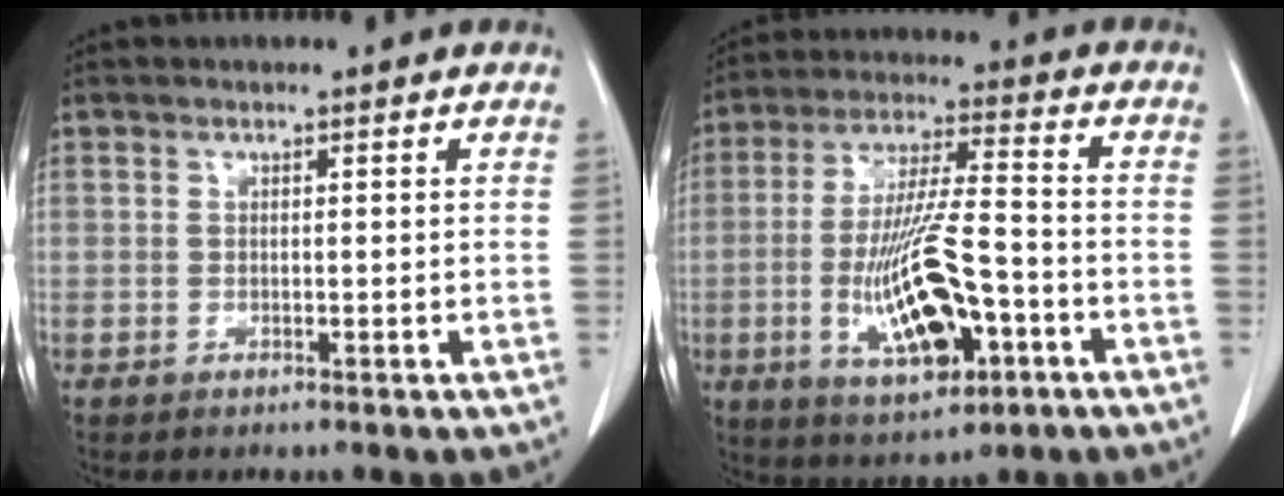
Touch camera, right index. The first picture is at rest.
{"total": 14.7, "force": [-4.4, 3.8, 13.5], "torque": [-0.260, -0.006, -0.069]}